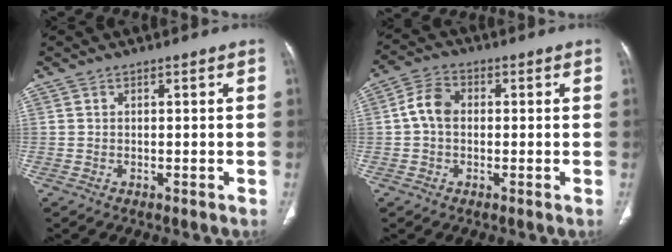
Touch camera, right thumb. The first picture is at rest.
{"total": 5.7, "force": [0.1, 4.2, 3.8], "torque": [-0.065, 0.017, -0.007]}